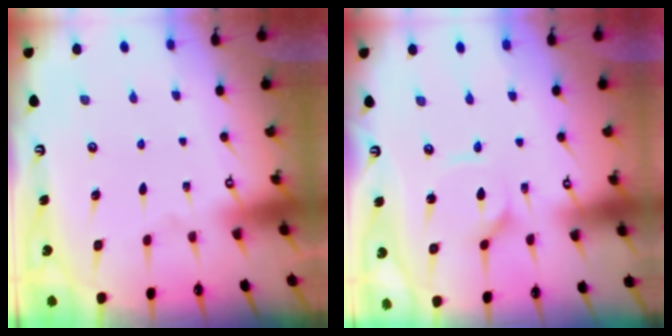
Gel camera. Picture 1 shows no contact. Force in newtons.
{"total": 2.4, "press": 2.4, "slide": 0.3}